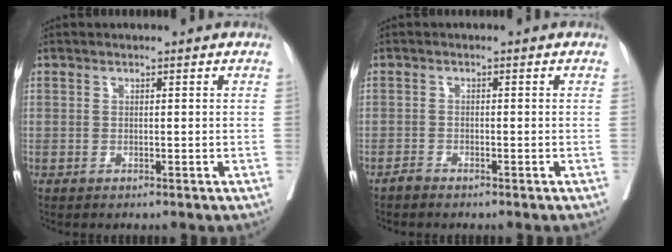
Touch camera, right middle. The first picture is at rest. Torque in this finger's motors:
{"motor_torque": [0.08, -0.09, 0.03, 0.01]}